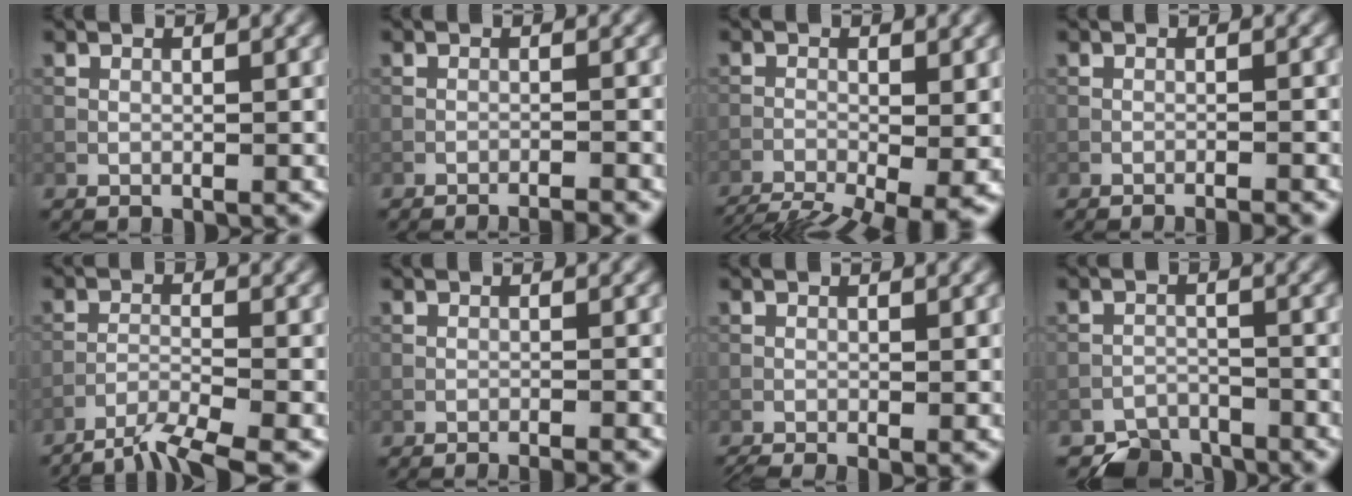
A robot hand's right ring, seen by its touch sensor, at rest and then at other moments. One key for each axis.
{"total": 3.0, "fx": -2.7, "fy": 0.3, "fz": 1.2, "tx": -0.013, "ty": 0.001, "tz": -0.045}
{"total": 11.0, "fx": -8.3, "fy": 3.7, "fz": 6.2, "tx": -0.103, "ty": -0.032, "tz": -0.105}
{"total": 2.0, "fx": -1.8, "fy": 0.2, "fz": 1.0, "tx": -0.010, "ty": 0.004, "tz": -0.034}
{"total": 4.8, "fx": -3.9, "fy": 0.6, "fz": 2.8, "tx": -0.049, "ty": -0.005, "tz": -0.077}
{"total": 2.0, "fx": -1.6, "fy": 0.2, "fz": 1.1, "tx": -0.011, "ty": 0.007, "tz": -0.032}
{"total": 1.8, "fx": -1.2, "fy": 0.4, "fz": 1.3, "tx": -0.026, "ty": -0.007, "tz": -0.023}
{"total": 3.2, "fx": -3.1, "fy": 1.1, "fz": 0.1, "tx": 0.005, "ty": 0.002, "tz": -0.057}